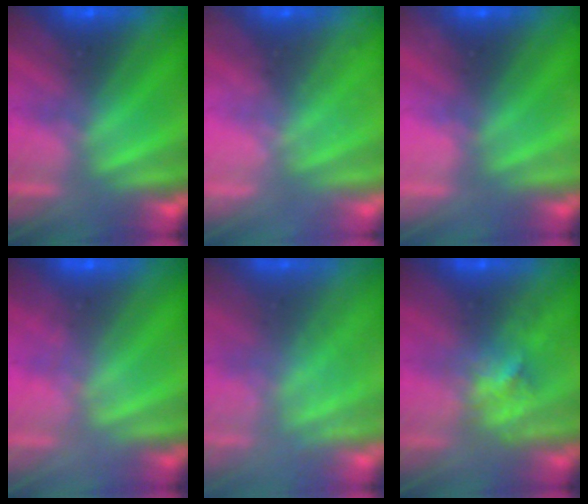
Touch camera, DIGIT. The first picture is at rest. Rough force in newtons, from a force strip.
{"total": 2.4}
{"total": 2.2}
{"total": 1.8}
{"total": 2.9}
{"total": 2.9}